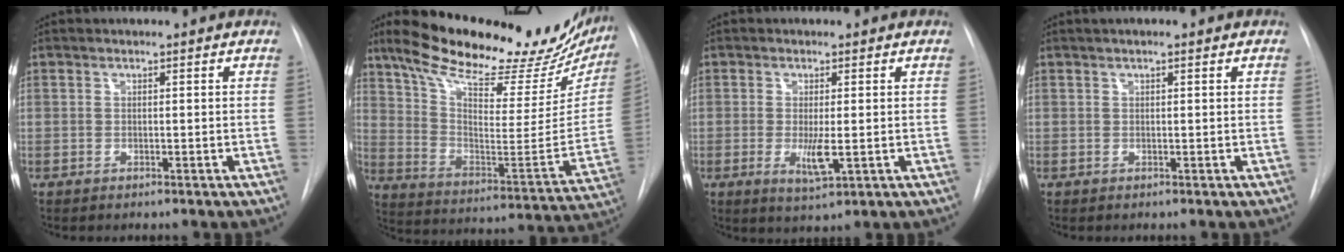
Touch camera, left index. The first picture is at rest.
{"total": 31.0, "force": [24.4, 9.1, 16.8], "torque": [-0.266, -0.018, 0.338]}
{"total": 4.1, "force": [-0.6, 0.8, 4.0], "torque": [-0.075, -0.010, -0.005]}
{"total": 1.8, "force": [1.2, 0.3, 1.3], "torque": [-0.021, 0.012, 0.014]}